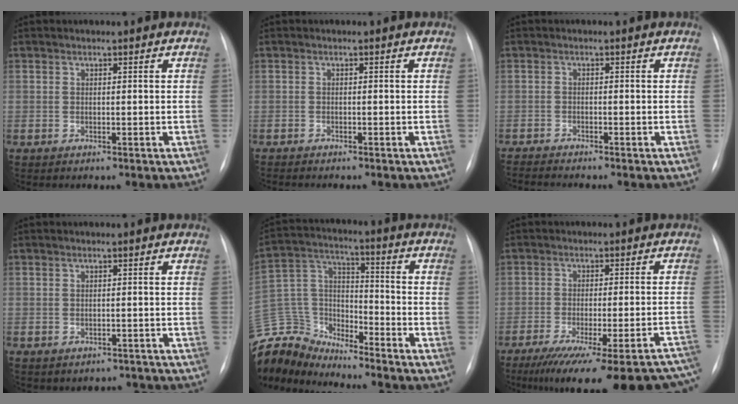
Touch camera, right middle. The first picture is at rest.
{"total": 1.7, "force": [-1.6, 0.2, 0.7], "torque": [-0.009, -0.003, -0.021]}
{"total": 4.3, "force": [-4.1, -0.3, 1.5], "torque": [-0.020, -0.015, -0.066]}
{"total": 3.0, "force": [-2.4, 1.8, 0.2], "torque": [-0.003, 0.014, -0.028]}
{"total": 15.3, "force": [-14.7, 3.9, 1.7], "torque": [-0.050, 0.054, -0.275]}
{"total": 26.4, "force": [-22.5, 2.5, 13.5], "torque": [-0.129, -0.027, -0.287]}